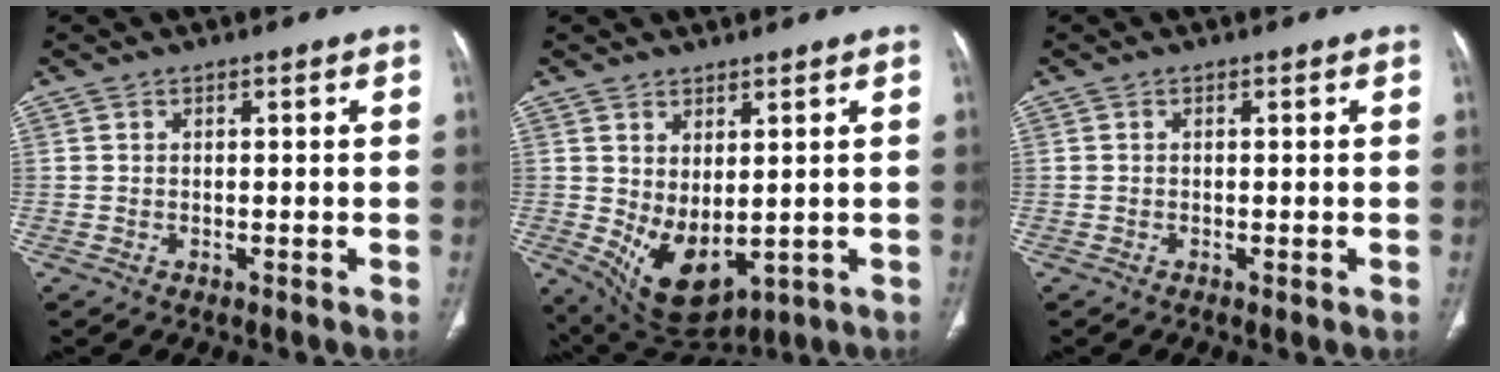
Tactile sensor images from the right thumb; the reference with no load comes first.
{"total": 9.8, "force": [-0.4, 5.4, 8.2], "torque": [-0.127, -0.017, 0.025]}
{"total": 0.7, "force": [-0.3, 0.1, 0.6], "torque": [-0.009, -0.003, -0.006]}